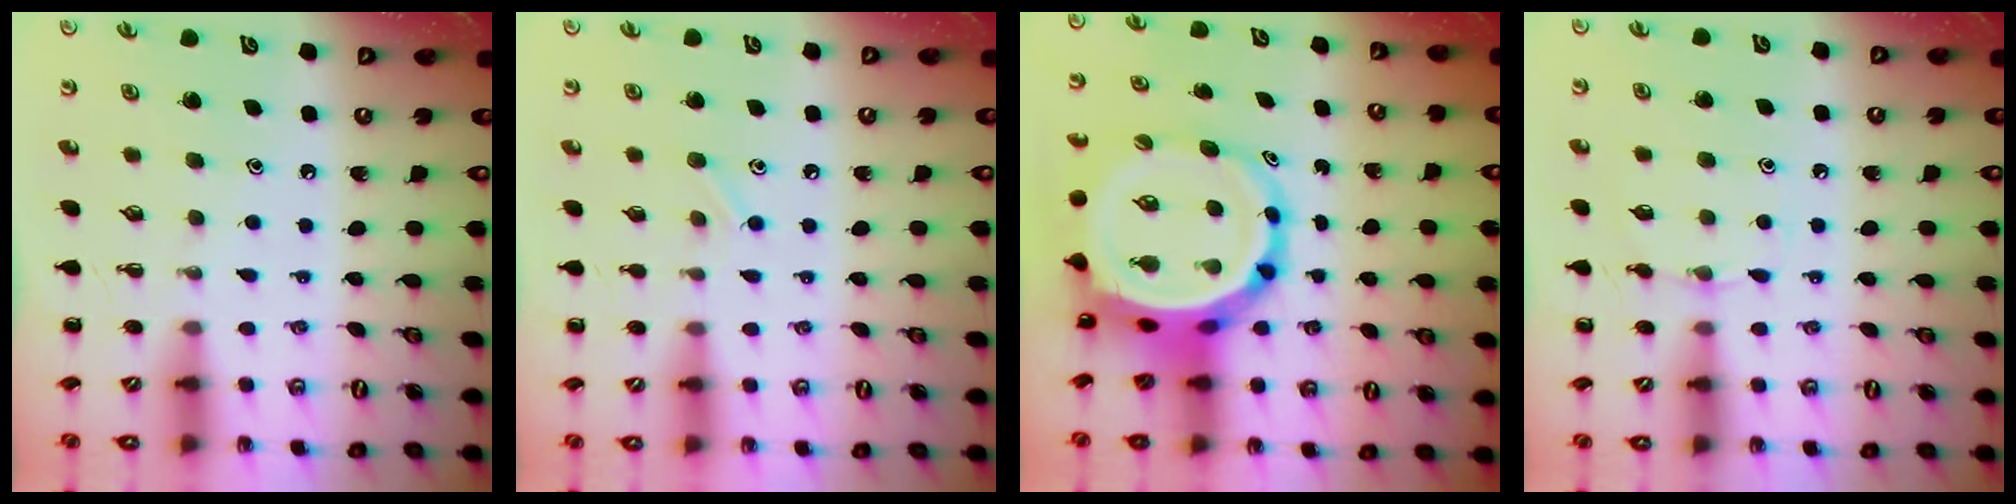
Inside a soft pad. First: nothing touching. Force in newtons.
{"total": 6.1, "press": 5.8, "slide": 1.9}
{"total": 10.4, "press": 9.9, "slide": 3.2}
{"total": 5.3, "press": 5.0, "slide": 1.8}